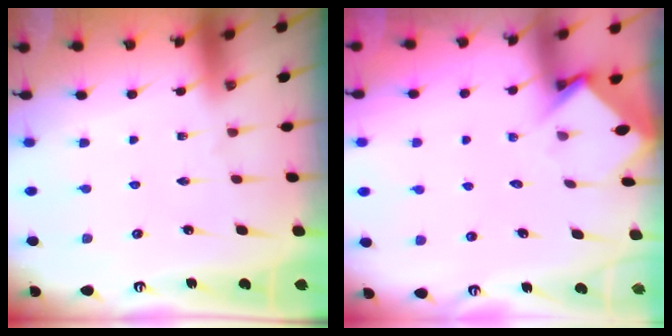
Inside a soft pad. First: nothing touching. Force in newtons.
{"total": 3.7, "press": 3.7, "slide": 0.2}